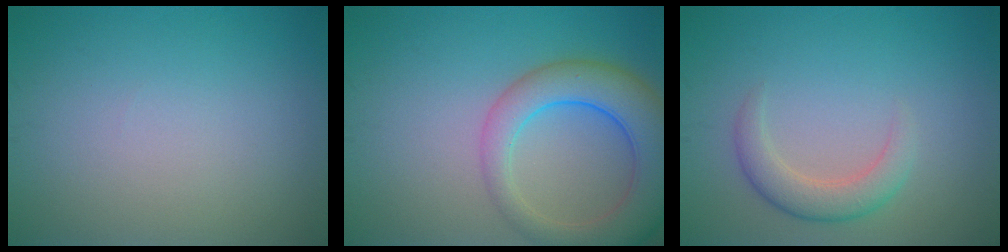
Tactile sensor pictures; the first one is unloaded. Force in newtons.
{"total": 7.3, "press": 7.2, "slide": 0.6}
{"total": 2.9, "press": 2.9, "slide": 0.2}